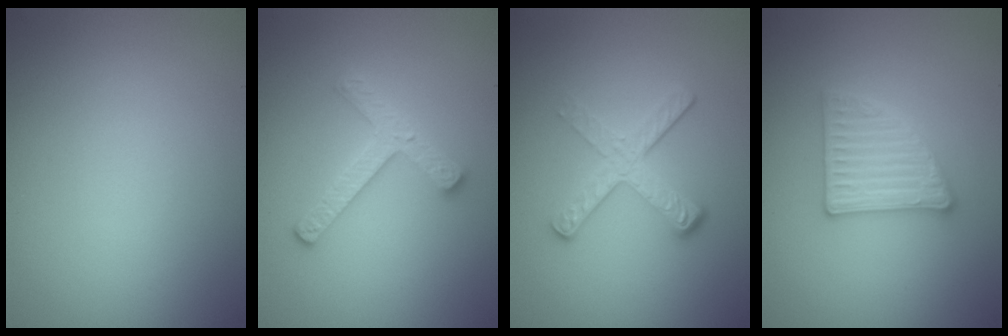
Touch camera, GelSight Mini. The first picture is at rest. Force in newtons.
{"total": 3.4, "press": 3.3, "slide": 0.6}
{"total": 3.9, "press": 2.6, "slide": 2.9}
{"total": 3.1, "press": 3.1, "slide": 0.7}